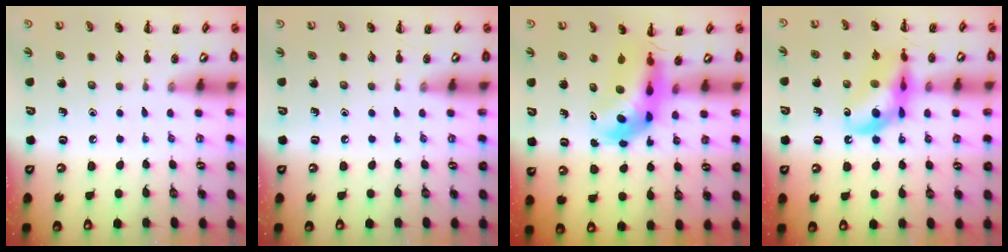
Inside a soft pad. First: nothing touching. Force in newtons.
{"total": 0.0}
{"total": 6.4, "press": 6.2, "slide": 1.7}
{"total": 14.8, "press": 14.4, "slide": 3.3}